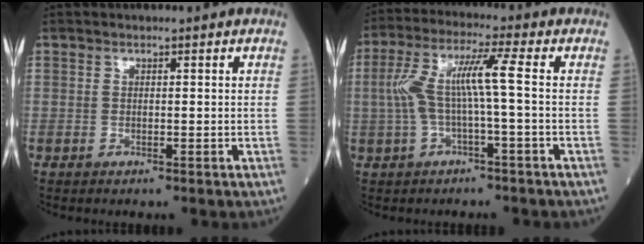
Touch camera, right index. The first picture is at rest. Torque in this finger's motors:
{"motor_torque": [1.10, -0.05, 0.57, 0.20]}